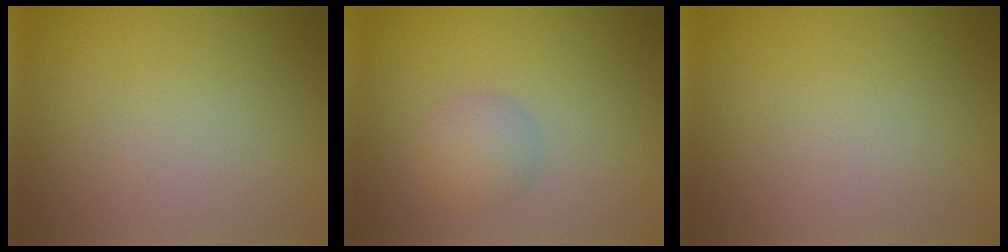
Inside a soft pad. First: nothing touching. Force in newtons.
{"total": 2.5, "press": 2.5, "slide": 0.1}
{"total": 0.0}